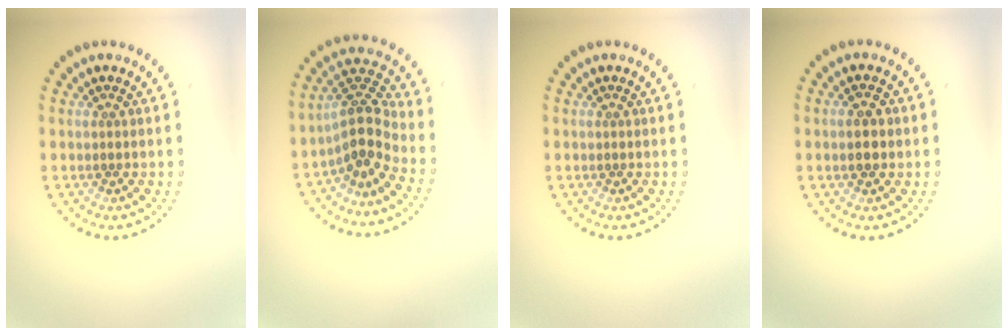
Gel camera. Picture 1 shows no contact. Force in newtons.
{"total": 3.8, "press": 3.1, "slide": 2.3}
{"total": 0.0}
{"total": 2.5, "press": 2.5, "slide": 0.3}